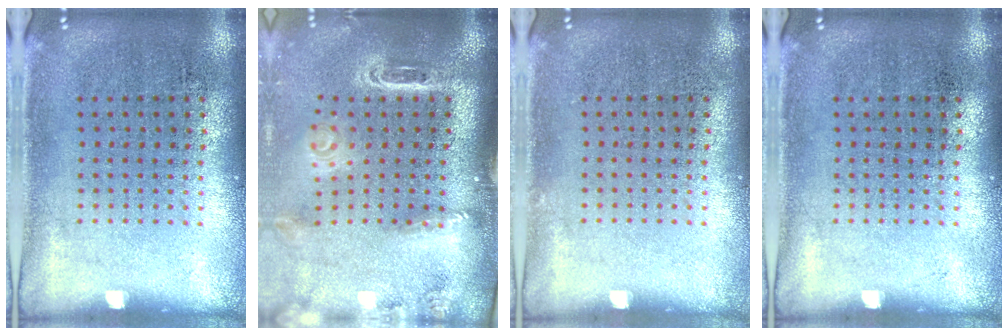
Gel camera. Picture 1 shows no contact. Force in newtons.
{"total": 2.9, "press": 2.1, "slide": 2.0}
{"total": 0.0}
{"total": 0.0}